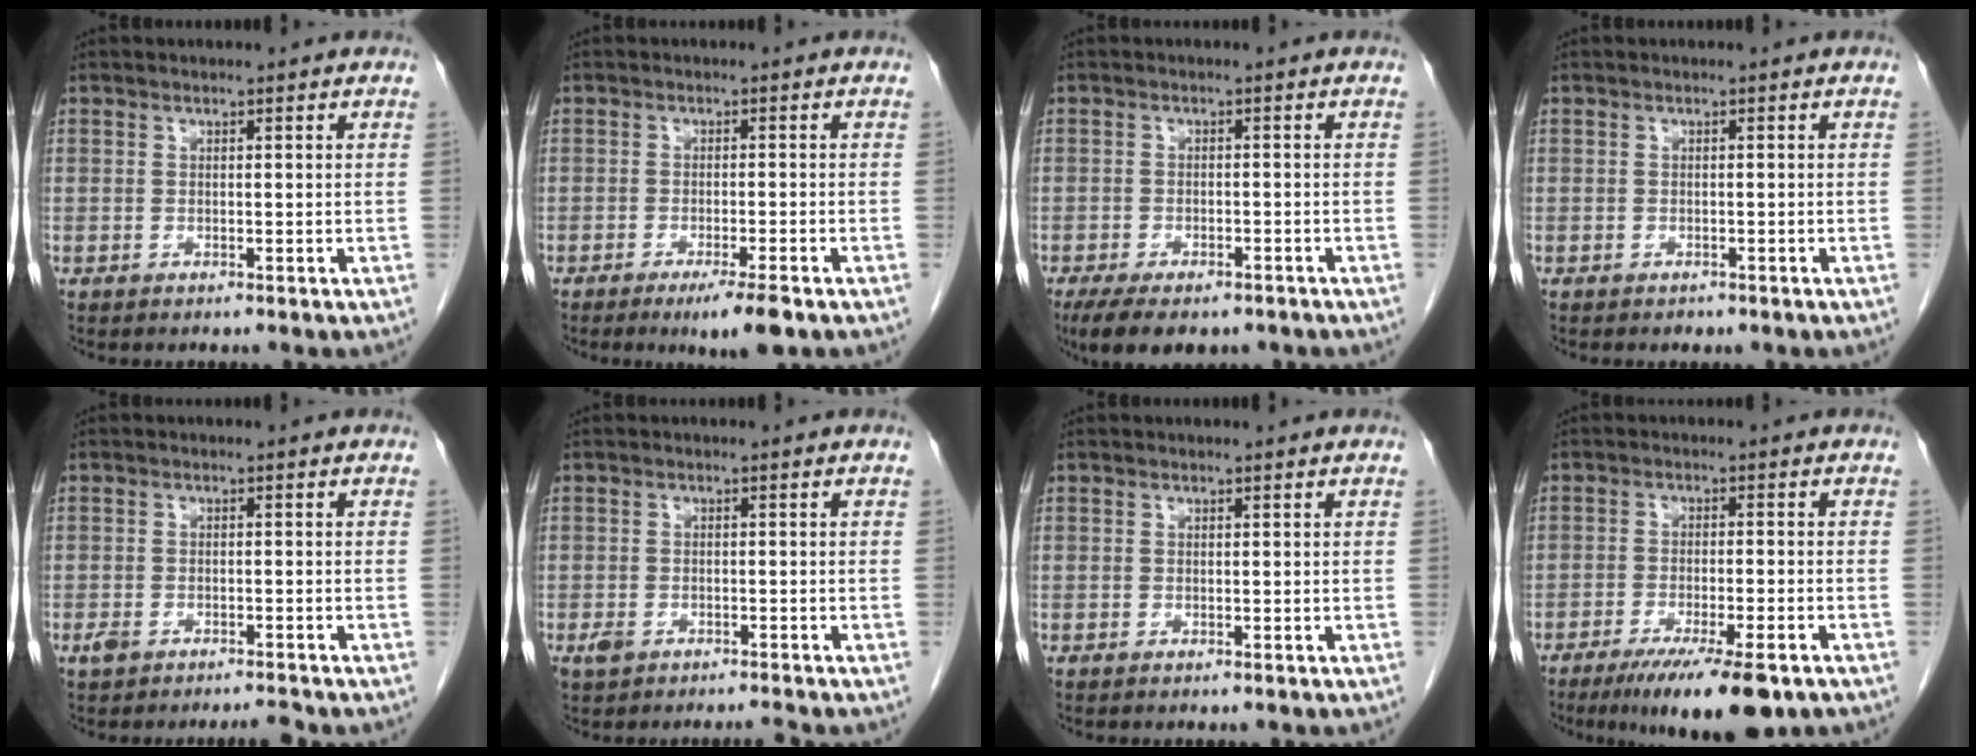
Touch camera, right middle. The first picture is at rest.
{"total": 5.1, "force": [-3.2, 0.1, 4.0], "torque": [-0.062, -0.015, -0.049]}
{"total": 9.3, "force": [-6.8, 3.8, 5.1], "torque": [-0.075, -0.008, -0.098]}
{"total": 0.7, "force": [-0.6, 0.4, 0.2], "torque": [-0.010, -0.001, -0.005]}
{"total": 2.4, "force": [-1.9, 0.6, 1.3], "torque": [-0.034, 0.000, -0.032]}
{"total": 2.2, "force": [-1.6, 0.7, 1.3], "torque": [-0.031, -0.003, -0.025]}
{"total": 0.0}
{"total": 11.7, "force": [-8.0, 1.8, 8.4], "torque": [-0.121, -0.022, -0.120]}